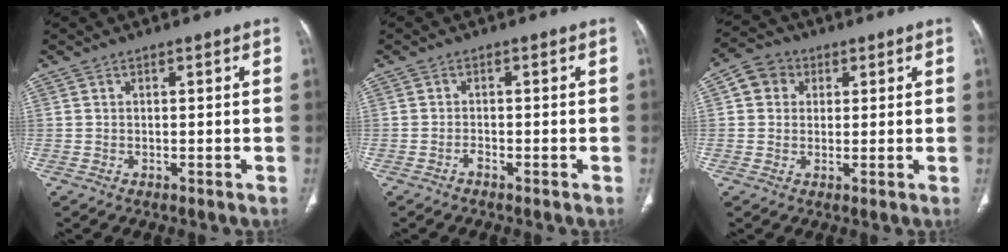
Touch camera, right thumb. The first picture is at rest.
{"total": 0.8, "force": [-0.7, 0.2, 0.3], "torque": [-0.008, 0.007, -0.015]}
{"total": 5.5, "force": [1.5, 4.9, 2.1], "torque": [-0.017, 0.006, 0.018]}